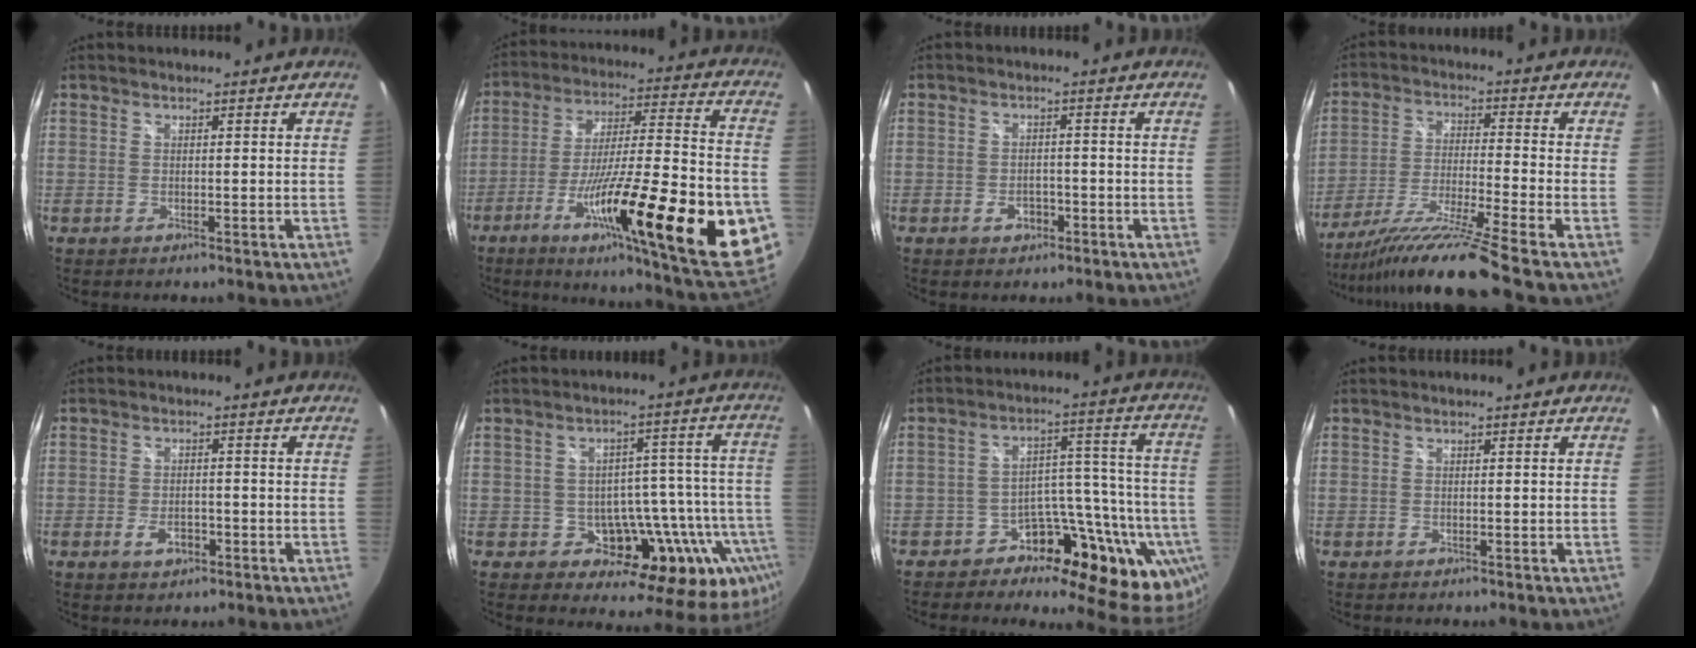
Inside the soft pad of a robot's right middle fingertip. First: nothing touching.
{"total": 33.6, "force": [-12.3, 6.2, 30.6], "torque": [-0.458, -0.059, -0.194]}
{"total": 2.5, "force": [-1.2, 1.9, 1.1], "torque": [-0.022, 0.003, -0.016]}
{"total": 14.3, "force": [-11.6, -2.9, 7.8], "torque": [-0.156, -0.030, -0.208]}
{"total": 3.1, "force": [-1.4, 1.9, 2.1], "torque": [-0.041, -0.002, -0.024]}
{"total": 16.4, "force": [-6.0, 10.9, 10.6], "torque": [-0.130, 0.013, -0.068]}
{"total": 17.2, "force": [-10.2, 10.7, 8.8], "torque": [-0.090, 0.036, -0.150]}
{"total": 0.0}